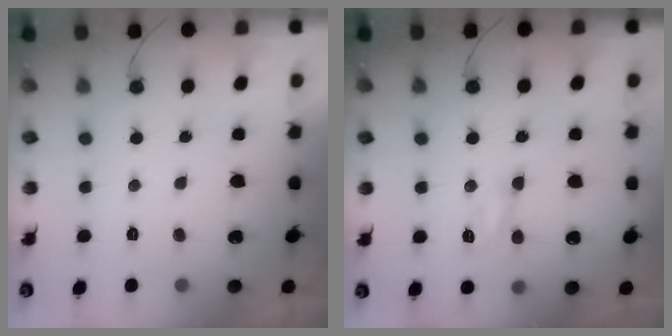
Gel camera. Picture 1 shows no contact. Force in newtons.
{"total": 4.3, "press": 4.3, "slide": 0.6}